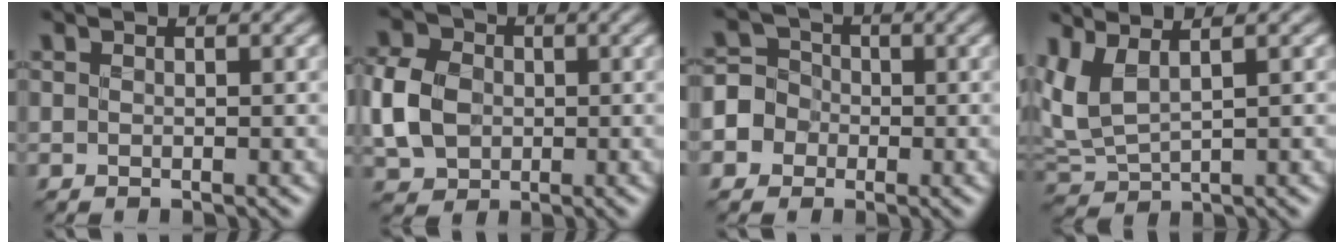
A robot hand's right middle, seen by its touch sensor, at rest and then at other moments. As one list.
[{"total": 4.8, "force": [-0.8, 3.9, 2.7], "torque": [-0.059, 0.008, -0.029]}, {"total": 4.8, "force": [-1.7, 4.5, 0.3], "torque": [0.018, 0.022, -0.062]}, {"total": 3.3, "force": [1.3, 1.1, 2.8], "torque": [-0.076, 0.005, 0.025]}]